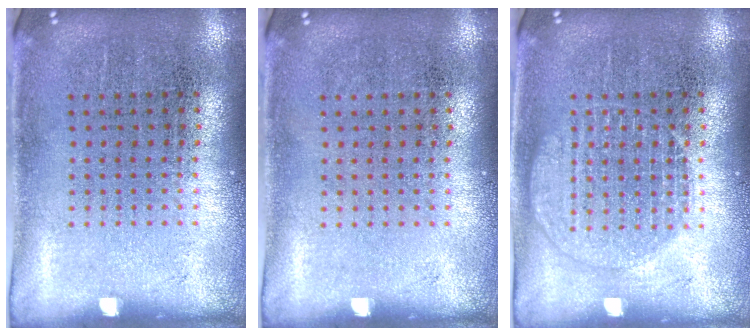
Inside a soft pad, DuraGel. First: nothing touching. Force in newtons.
{"total": 0.0}
{"total": 2.3, "press": 2.3, "slide": 0.4}